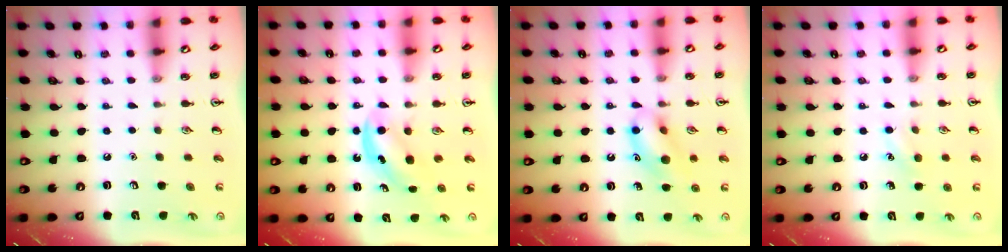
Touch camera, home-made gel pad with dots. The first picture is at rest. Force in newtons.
{"total": 4.8, "press": 4.7, "slide": 0.8}
{"total": 11.8, "press": 11.7, "slide": 1.7}
{"total": 6.4, "press": 6.2, "slide": 1.9}